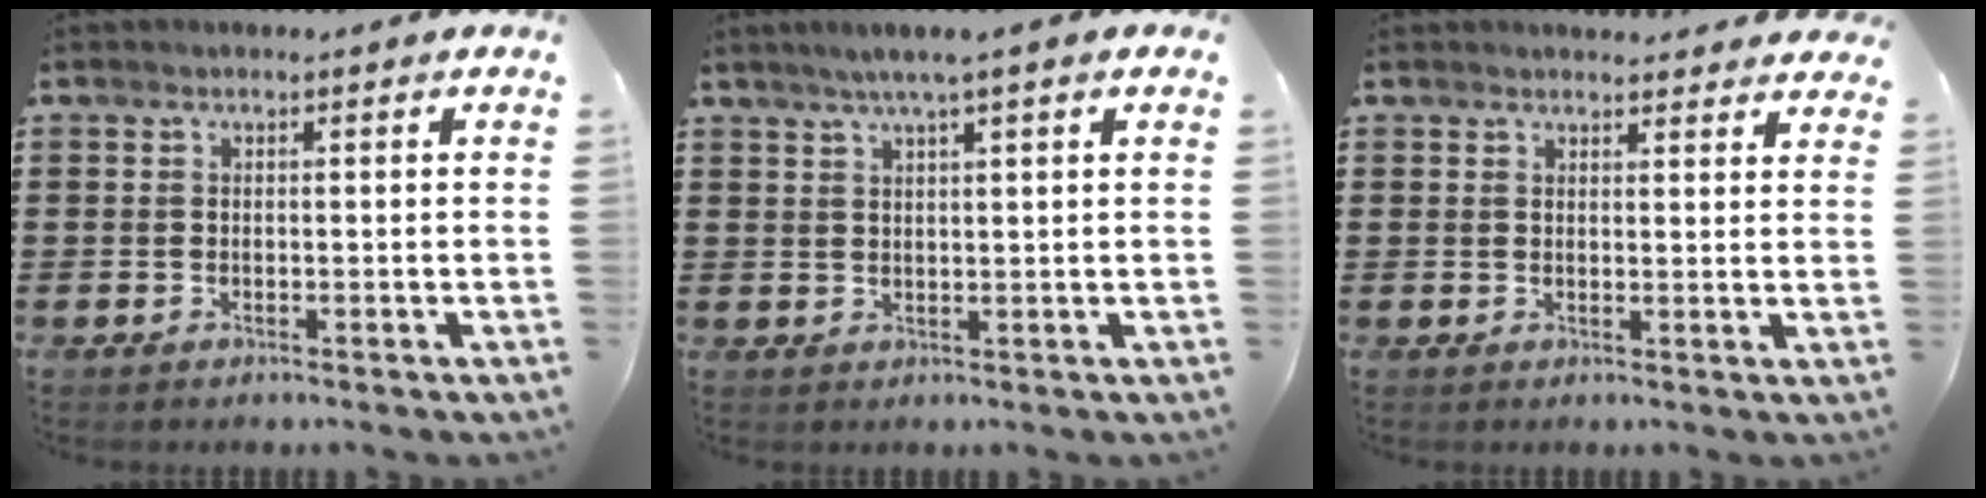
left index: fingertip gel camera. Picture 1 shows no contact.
{"total": 3.1, "force": [1.8, -0.2, 2.5], "torque": [-0.050, 0.001, 0.032]}
{"total": 2.3, "force": [2.3, 0.2, 0.3], "torque": [-0.003, -0.008, 0.043]}